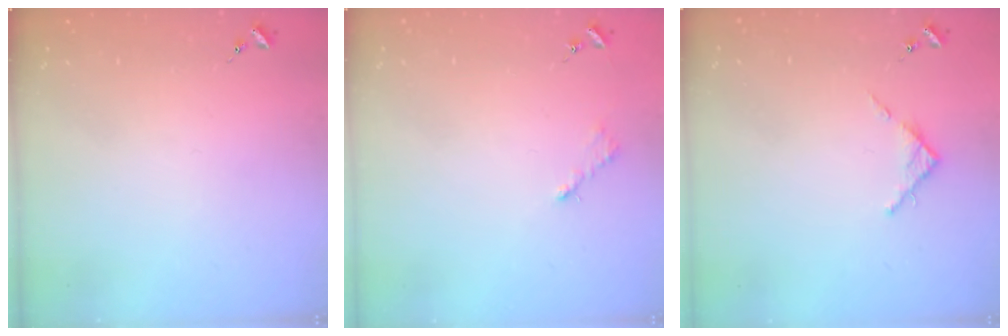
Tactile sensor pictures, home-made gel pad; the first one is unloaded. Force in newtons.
{"total": 2.6, "press": 2.6, "slide": 0.4}
{"total": 3.7, "press": 3.7, "slide": 0.5}